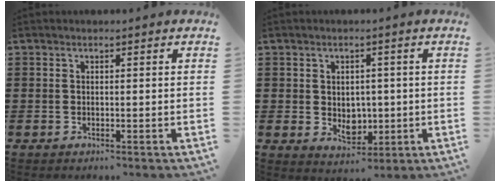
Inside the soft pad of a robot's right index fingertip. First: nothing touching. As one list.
[{"total": 3.7, "force": [0.5, 3.2, 1.8], "torque": [-0.028, 0.000, 0.007]}]